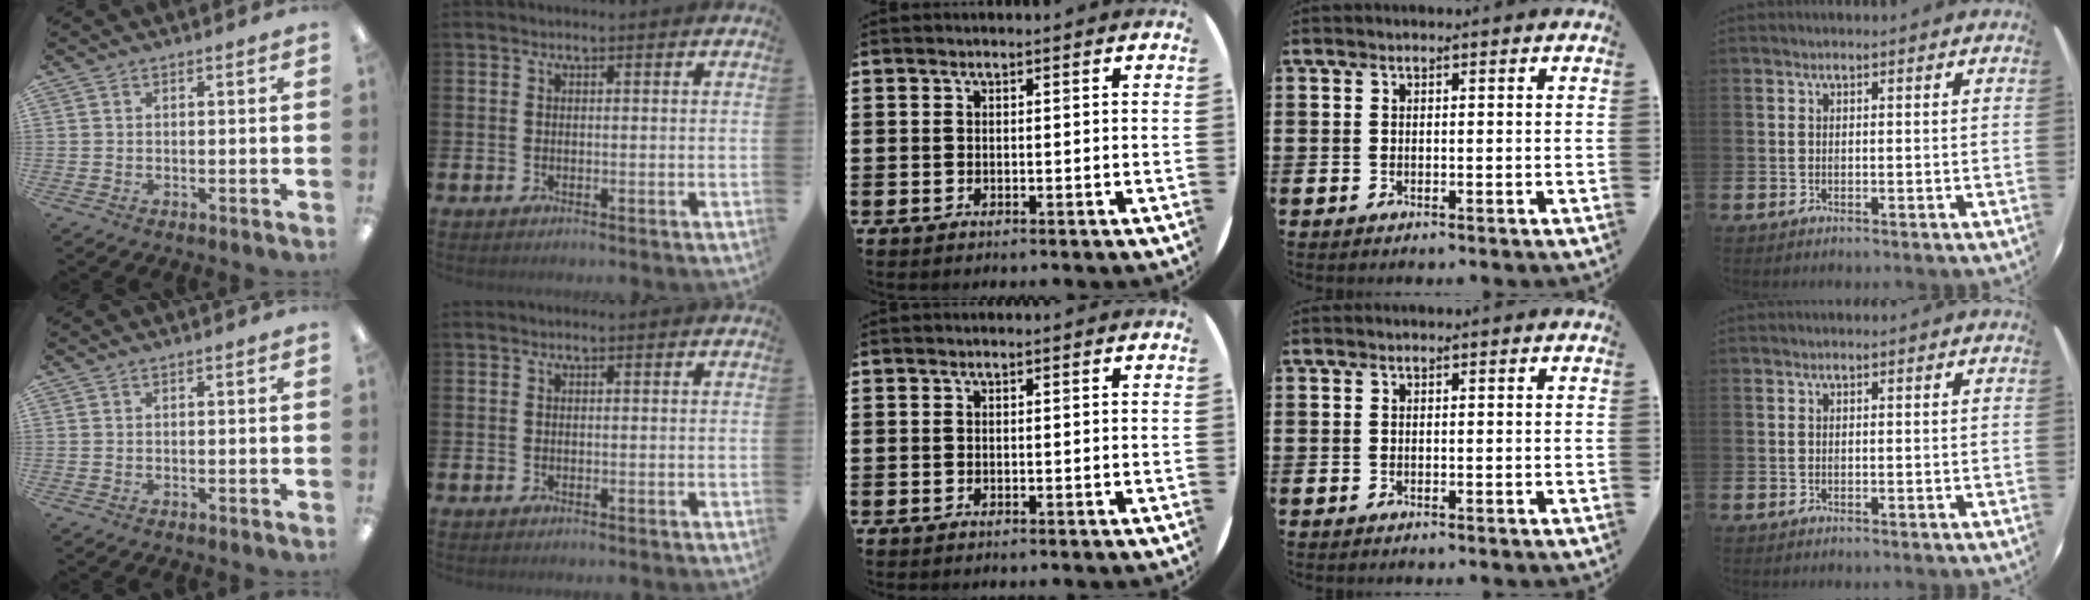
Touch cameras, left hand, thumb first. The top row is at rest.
{}